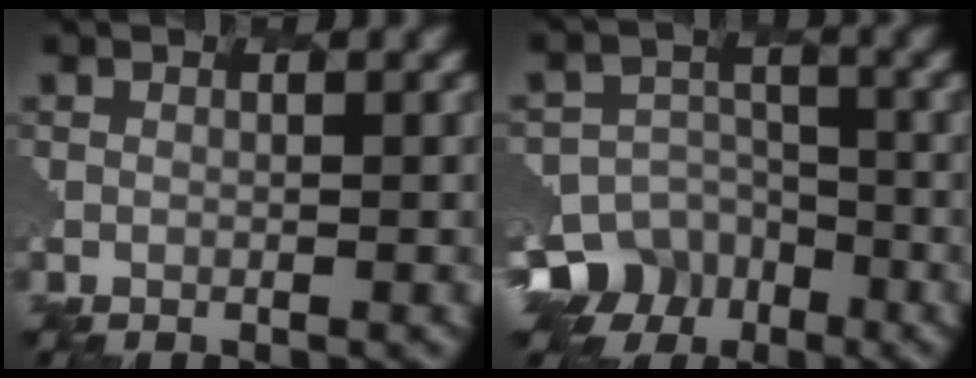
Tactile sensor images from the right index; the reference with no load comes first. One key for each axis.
{"total": 10.1, "fx": -7.0, "fy": 7.2, "fz": 0.8, "tx": -0.026, "ty": -0.023, "tz": -0.117}